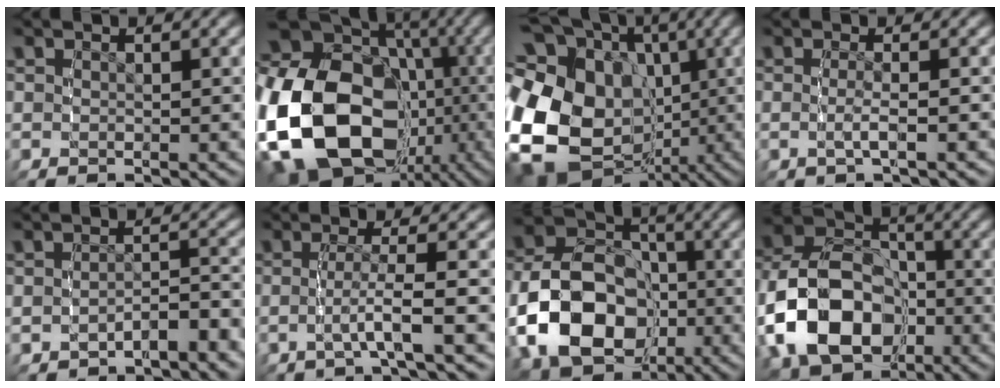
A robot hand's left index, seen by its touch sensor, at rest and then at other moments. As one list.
[{"total": 25.7, "force": [-4.2, 20.0, 15.6], "torque": [-0.358, -0.087, -0.040]}, {"total": 20.9, "force": [-1.9, 16.8, 12.3], "torque": [-0.276, -0.067, -0.015]}, {"total": 1.3, "force": [-0.5, -0.2, 1.2], "torque": [-0.034, -0.006, -0.008]}, {"total": 3.0, "force": [-2.5, 1.0, 1.5], "torque": [-0.021, 0.003, -0.041]}, {"total": 2.7, "force": [-1.2, -0.6, 2.3], "torque": [-0.049, -0.004, -0.018]}, {"total": 15.9, "force": [-2.7, 13.1, 8.6], "torque": [-0.192, -0.045, -0.042]}, {"total": 13.8, "force": [-2.3, 11.0, 8.1], "torque": [-0.179, -0.036, -0.035]}]